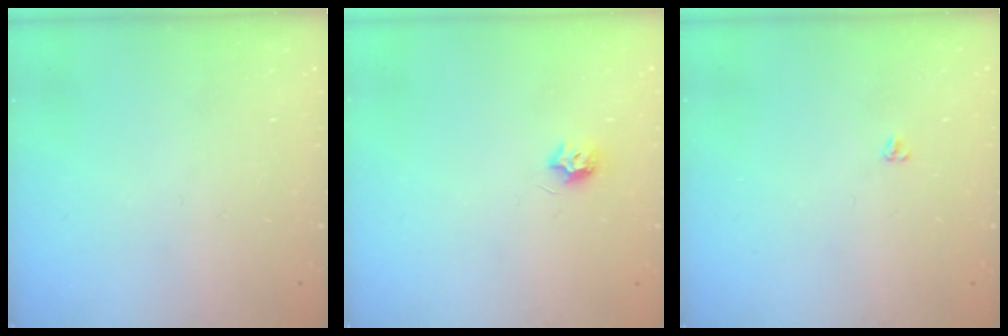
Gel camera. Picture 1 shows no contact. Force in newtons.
{"total": 6.6, "press": 6.5, "slide": 0.6}
{"total": 3.1, "press": 3.0, "slide": 0.4}